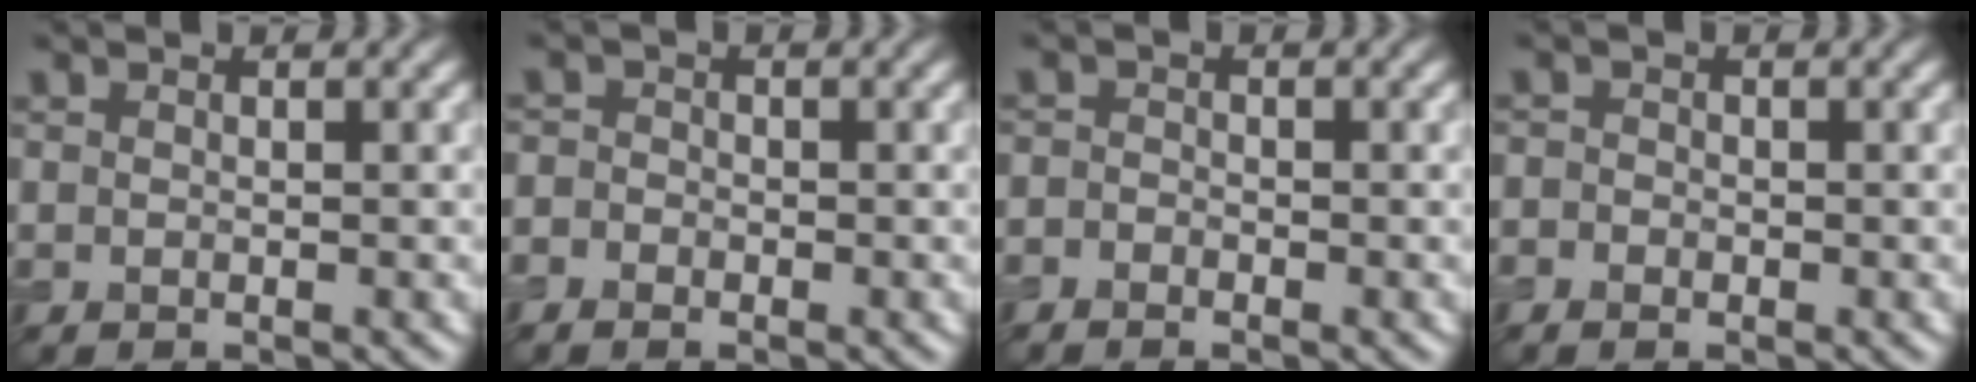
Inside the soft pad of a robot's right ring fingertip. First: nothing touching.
{"total": 1.5, "force": [-0.9, 1.2, 0.5], "torque": [0.001, 0.003, -0.021]}
{"total": 1.2, "force": [-1.0, 0.7, 0.3], "torque": [-0.001, 0.000, -0.023]}
{"total": 1.2, "force": [-0.6, 0.9, 0.4], "torque": [-0.002, -0.002, -0.015]}